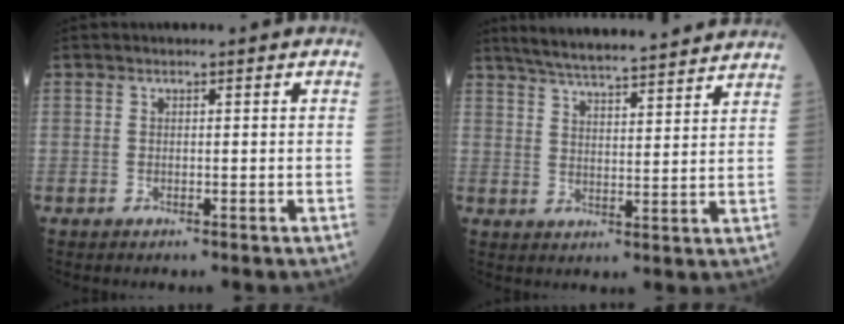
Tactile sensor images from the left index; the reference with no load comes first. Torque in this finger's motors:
{"motor_torque": [1.02, -1.11, 0.16, 0.07]}